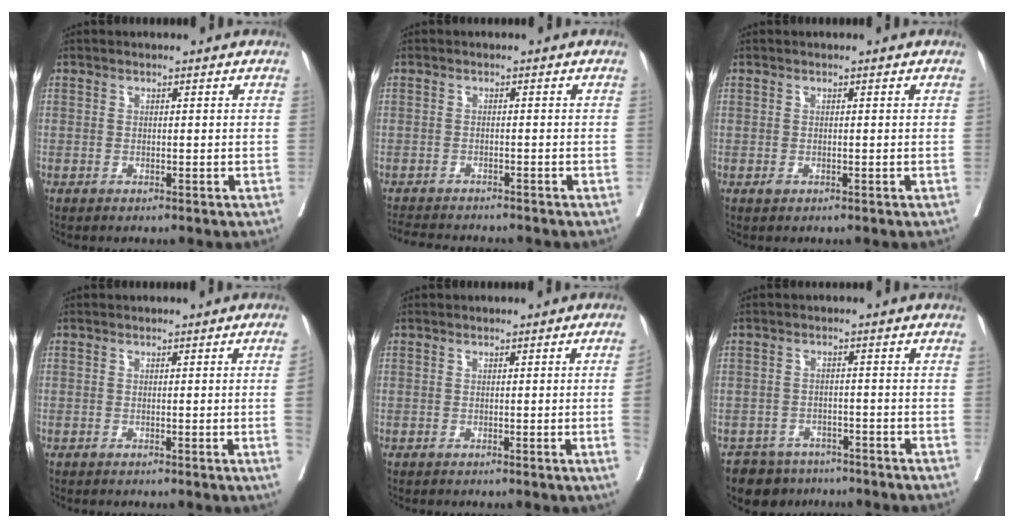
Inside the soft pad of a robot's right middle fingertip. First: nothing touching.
{"total": 7.0, "force": [-6.6, 0.7, 2.1], "torque": [-0.027, -0.009, -0.102]}
{"total": 0.5, "force": [-0.3, 0.4, 0.3], "torque": [-0.003, 0.001, -0.003]}
{"total": 1.8, "force": [-0.3, -0.4, 1.7], "torque": [-0.020, -0.002, -0.004]}
{"total": 2.4, "force": [-0.3, -0.8, 2.3], "torque": [-0.025, -0.003, -0.001]}
{"total": 6.5, "force": [-5.4, 3.5, 0.2], "torque": [0.007, 0.007, -0.081]}